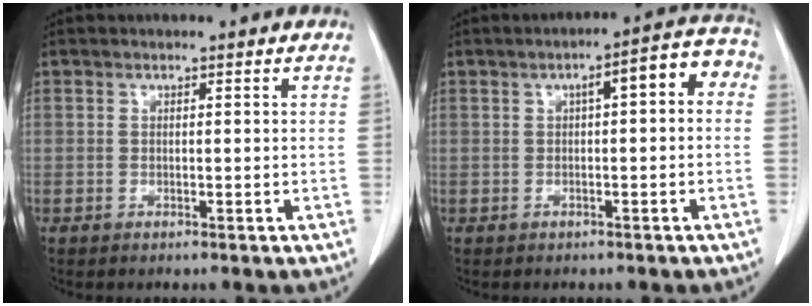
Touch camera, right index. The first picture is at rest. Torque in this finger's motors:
{"motor_torque": [0.19, 0.14, 0.25, 0.06]}